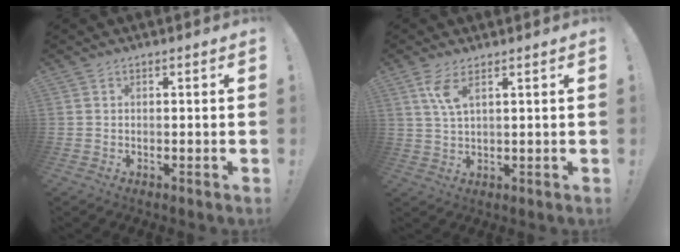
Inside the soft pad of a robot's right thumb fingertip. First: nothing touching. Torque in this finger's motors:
{"motor_torque": [0.05, 0.06, 0.47, 0.23, 0.02]}